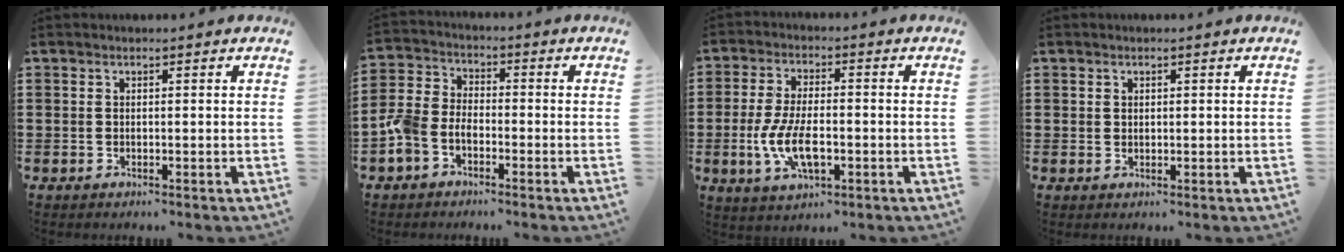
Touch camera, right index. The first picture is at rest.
{"total": 4.8, "force": [-3.1, 2.8, 2.3], "torque": [-0.085, -0.004, -0.073]}
{"total": 8.3, "force": [-2.1, 3.8, 7.1], "torque": [-0.160, -0.005, -0.042]}
{"total": 0.7, "force": [0.5, 0.6, 0.1], "torque": [-0.003, 0.002, 0.010]}